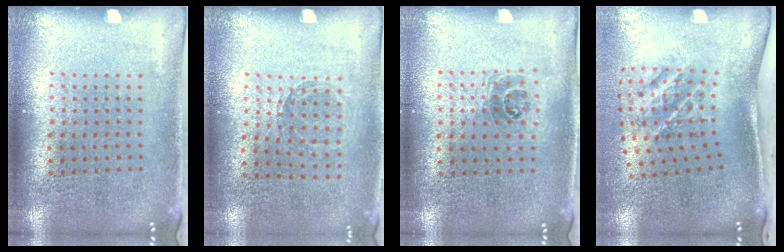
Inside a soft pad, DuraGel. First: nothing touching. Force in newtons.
{"total": 0.8, "press": 0.8, "slide": 0.1}
{"total": 1.0, "press": 0.9, "slide": 0.4}
{"total": 1.8, "press": 1.2, "slide": 1.3}